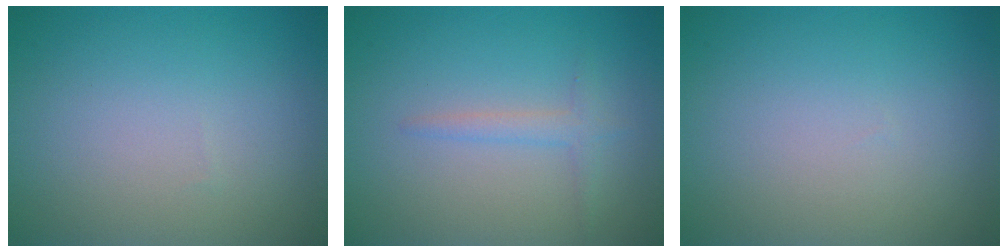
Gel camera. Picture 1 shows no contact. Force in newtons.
{"total": 1.5, "press": 1.5, "slide": 0.1}
{"total": 0.0}